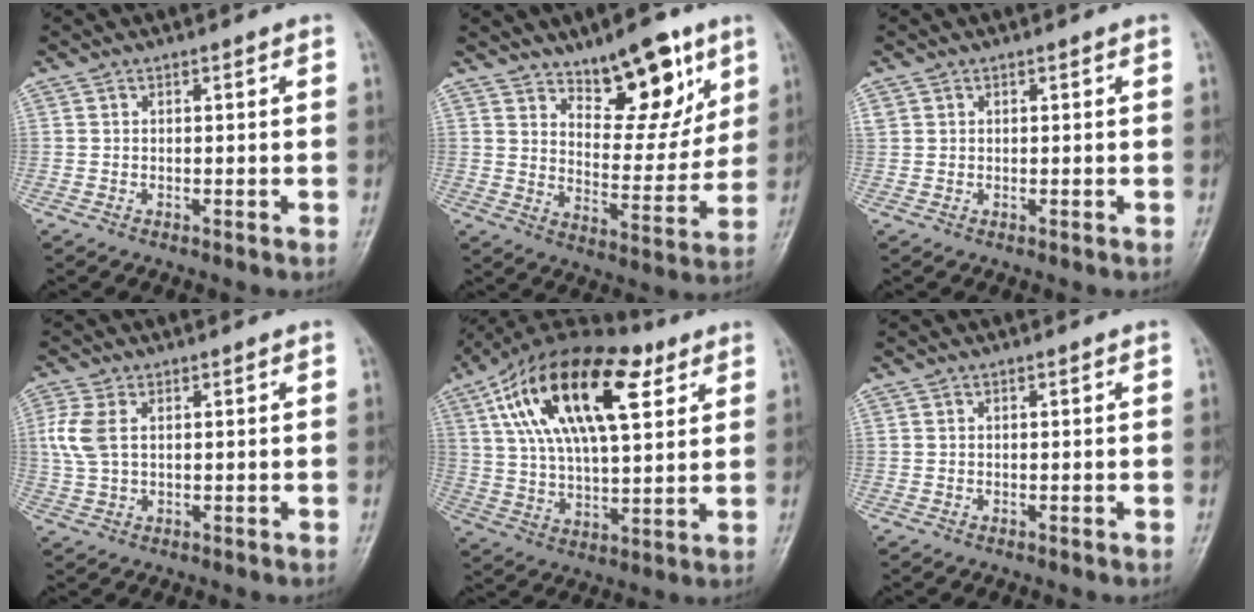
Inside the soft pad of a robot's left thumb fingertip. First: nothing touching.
{"total": 14.6, "force": [9.1, 6.5, 9.4], "torque": [-0.086, -0.064, 0.148]}
{"total": 1.5, "force": [0.5, 1.4, 0.4], "torque": [0.003, 0.004, 0.011]}
{"total": 5.4, "force": [1.2, 3.3, 4.1], "torque": [-0.107, 0.008, 0.025]}
{"total": 24.4, "force": [9.8, 11.1, 19.4], "torque": [-0.332, 0.001, 0.166]}
{"total": 0.0}